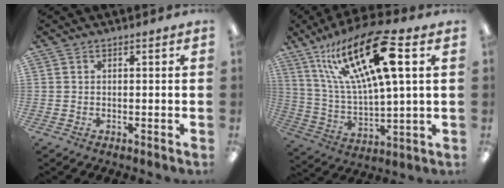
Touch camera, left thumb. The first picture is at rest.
{"total": 23.1, "force": [11.7, 7.2, 18.6], "torque": [-0.354, -0.047, 0.183]}